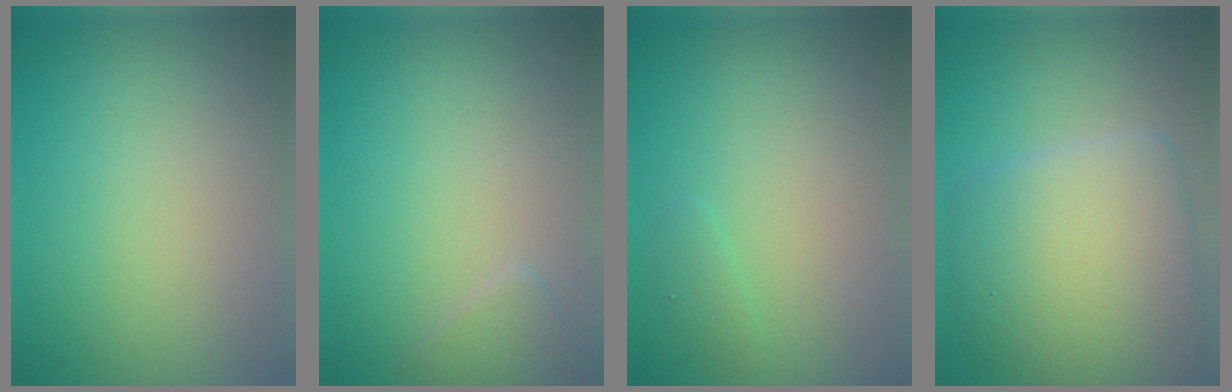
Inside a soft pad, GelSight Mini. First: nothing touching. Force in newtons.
{"total": 1.2, "press": 1.2, "slide": 0.1}
{"total": 0.8, "press": 0.8, "slide": 0.1}
{"total": 7.5, "press": 7.5, "slide": 0.1}